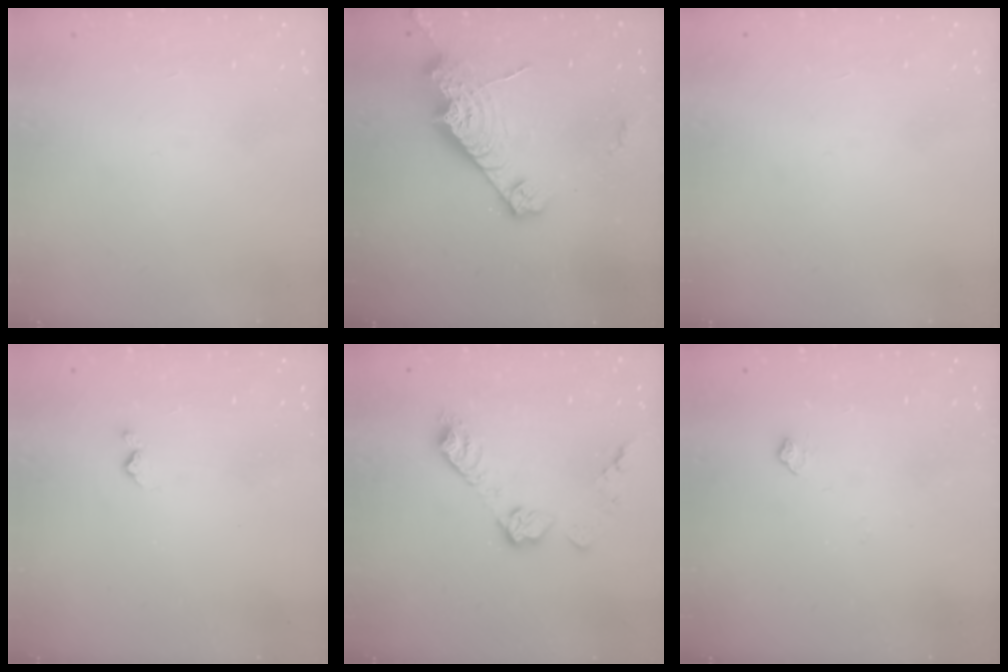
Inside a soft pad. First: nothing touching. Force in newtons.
{"total": 15.5, "press": 15.4, "slide": 1.3}
{"total": 0.0}
{"total": 3.0, "press": 3.0, "slide": 0.5}
{"total": 10.6, "press": 10.6, "slide": 0.4}
{"total": 3.9, "press": 3.9, "slide": 0.7}